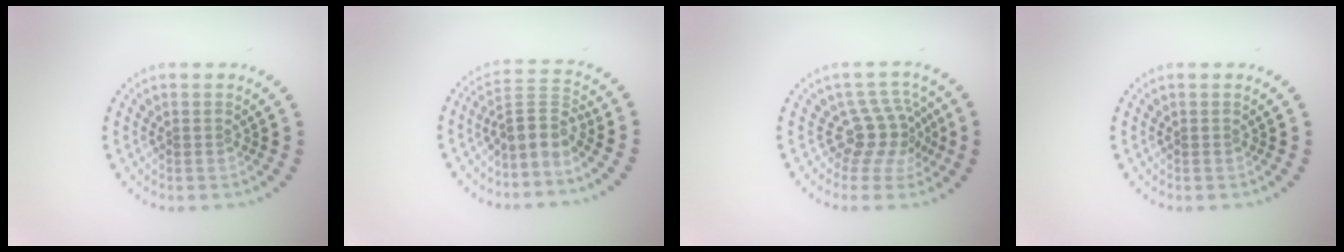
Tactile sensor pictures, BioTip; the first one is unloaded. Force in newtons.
{"total": 3.1, "press": 2.4, "slide": 2.0}
{"total": 3.6, "press": 2.7, "slide": 2.4}
{"total": 0.0}